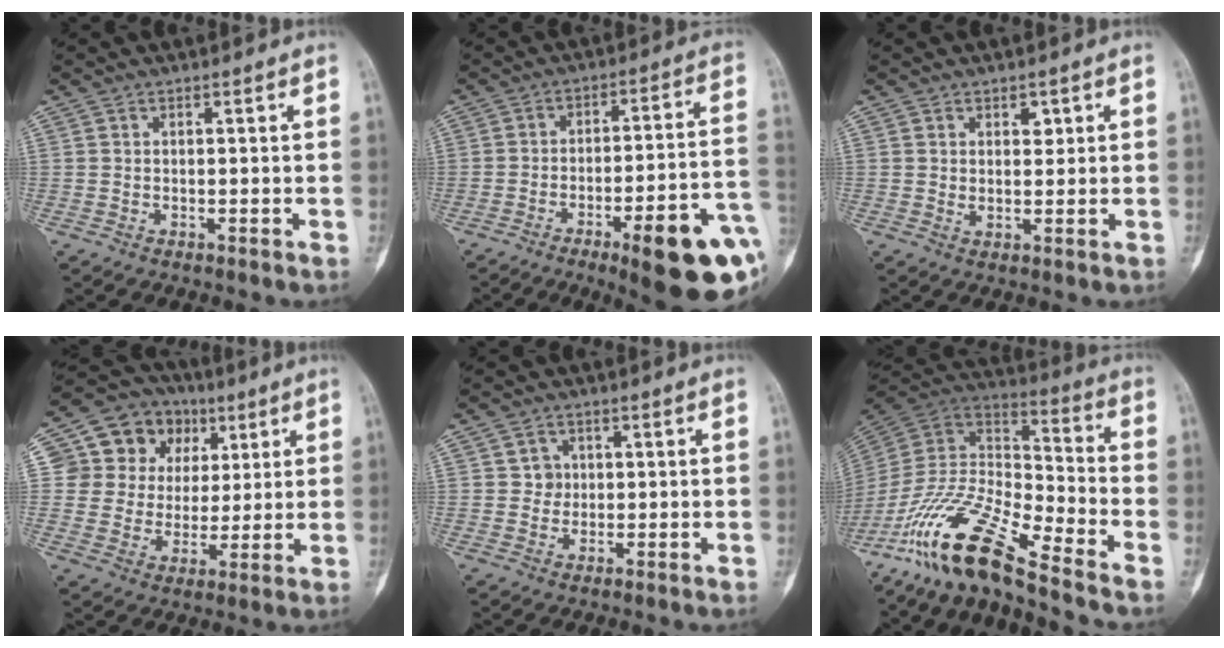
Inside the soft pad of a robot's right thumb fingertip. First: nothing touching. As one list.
[{"total": 20.2, "force": [-8.3, 5.1, 17.7], "torque": [-0.181, 0.039, -0.106]}, {"total": 2.8, "force": [1.2, 1.9, 1.7], "torque": [-0.005, -0.008, 0.020]}, {"total": 15.5, "force": [5.0, 13.5, 5.6], "torque": [-0.048, 0.019, 0.093]}, {"total": 2.9, "force": [0.5, 2.8, 0.6], "torque": [0.018, 0.004, 0.004]}, {"total": 18.8, "force": [-14.0, 4.0, 11.8], "torque": [-0.223, 0.077, -0.269]}]